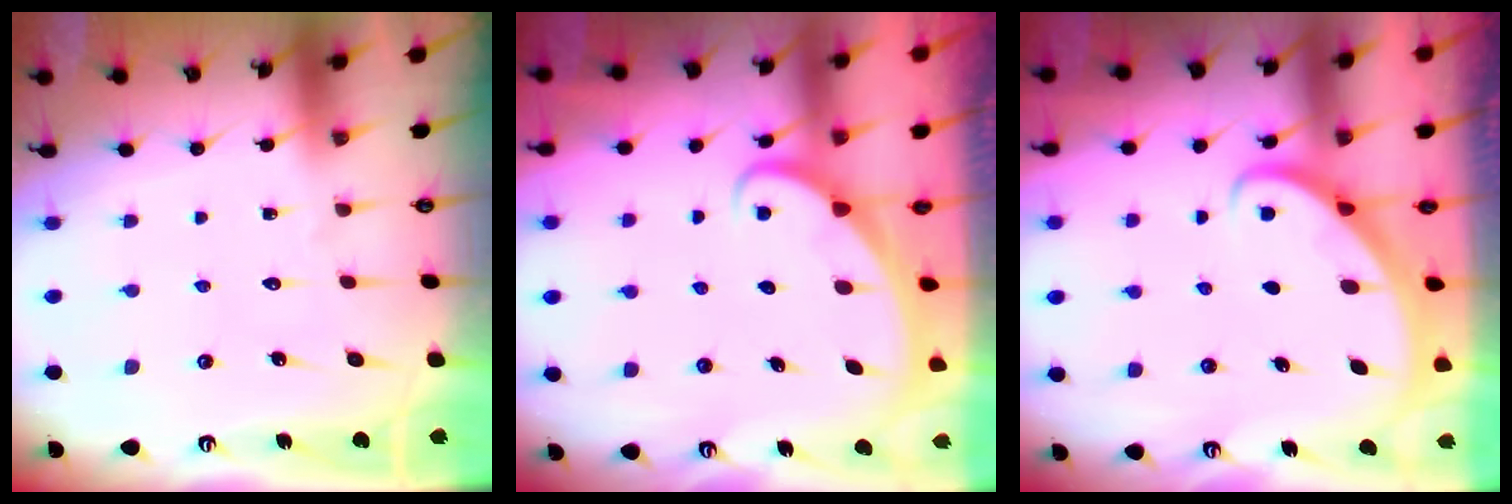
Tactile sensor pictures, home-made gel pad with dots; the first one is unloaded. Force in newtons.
{"total": 2.5, "press": 2.5, "slide": 0.3}
{"total": 2.7, "press": 2.7, "slide": 0.2}